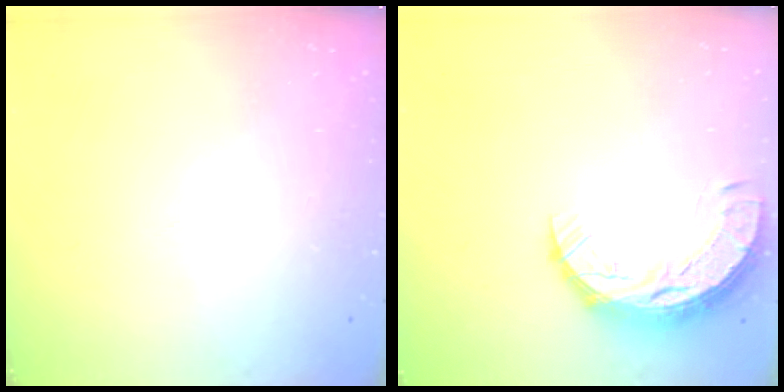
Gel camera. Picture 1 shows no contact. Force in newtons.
{"total": 11.8, "press": 11.8, "slide": 1.0}